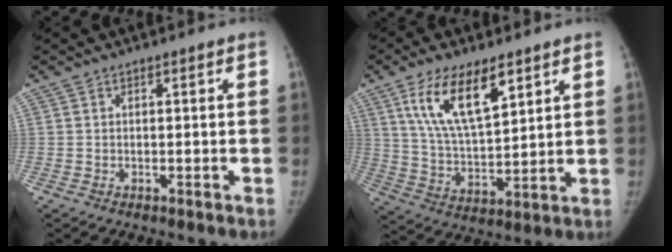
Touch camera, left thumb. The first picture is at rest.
{"total": 14.3, "force": [7.5, 5.8, 10.7], "torque": [-0.174, -0.031, 0.149]}